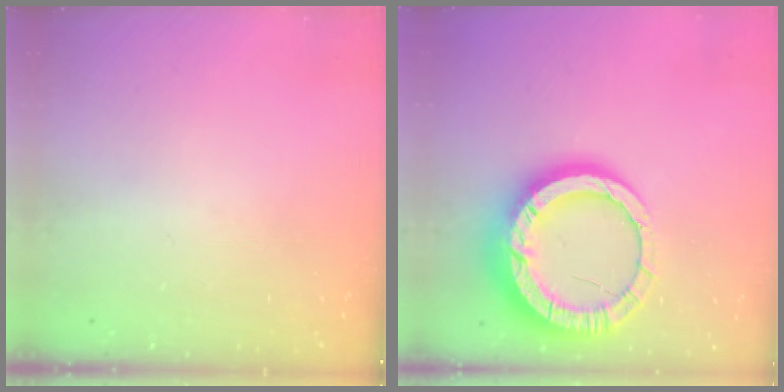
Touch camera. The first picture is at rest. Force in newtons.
{"total": 19.3, "press": 19.2, "slide": 1.9}